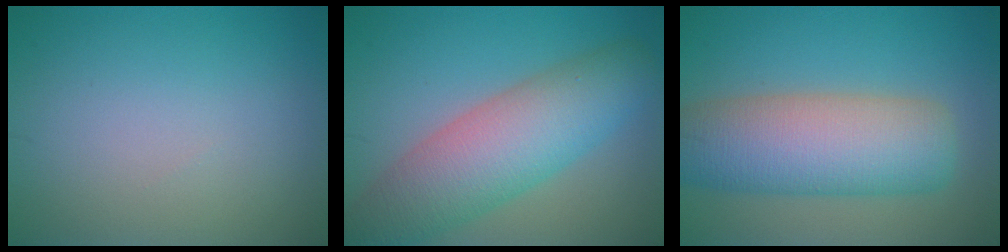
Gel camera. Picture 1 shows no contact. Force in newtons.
{"total": 8.3, "press": 8.3, "slide": 0.2}
{"total": 9.3, "press": 9.3, "slide": 0.4}